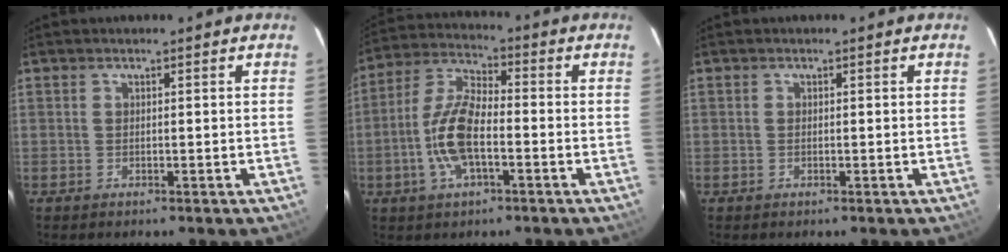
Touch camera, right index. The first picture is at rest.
{"total": 11.1, "force": [-3.1, 4.5, 9.7], "torque": [-0.207, 0.006, -0.064]}
{"total": 0.0}